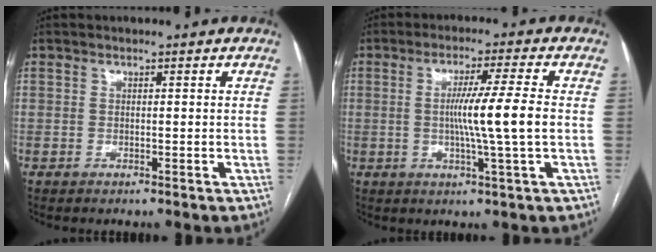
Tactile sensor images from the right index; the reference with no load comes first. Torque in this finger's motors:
{"motor_torque": [1.44, 0.07, 0.68, 0.18]}